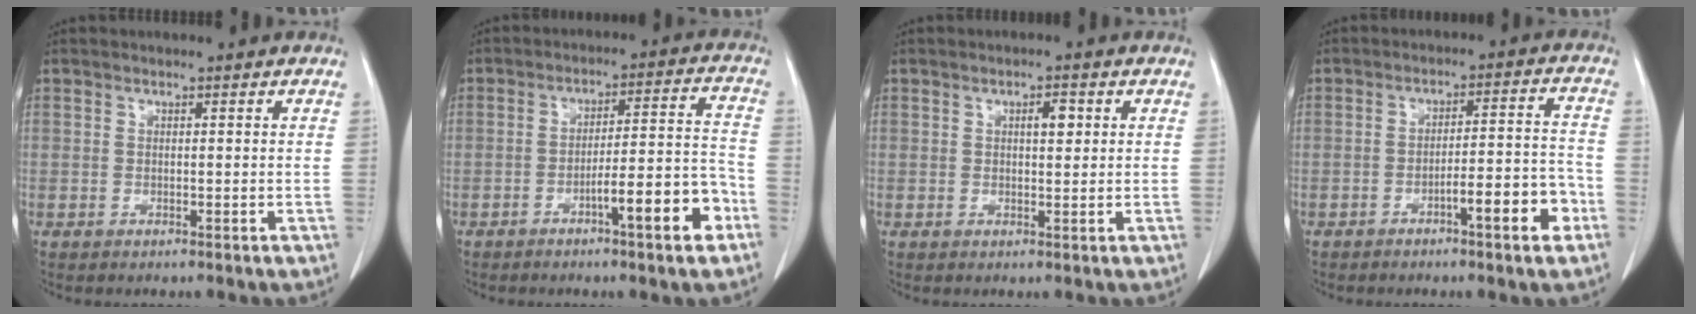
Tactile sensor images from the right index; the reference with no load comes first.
{"total": 10.1, "force": [-5.0, 0.8, 8.8], "torque": [-0.125, 0.018, -0.072]}
{"total": 2.3, "force": [0.7, 0.8, 2.0], "torque": [-0.031, 0.000, 0.011]}
{"total": 8.1, "force": [-4.1, 0.8, 7.0], "torque": [-0.098, 0.017, -0.057]}